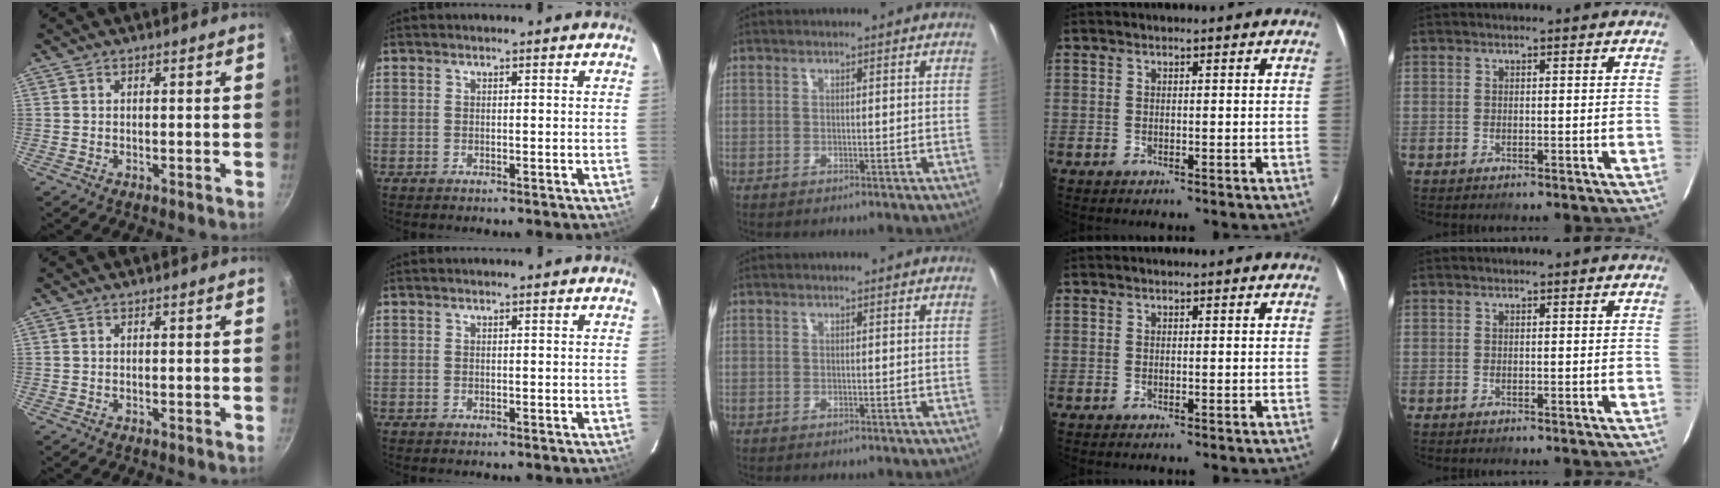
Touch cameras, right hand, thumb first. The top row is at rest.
{}